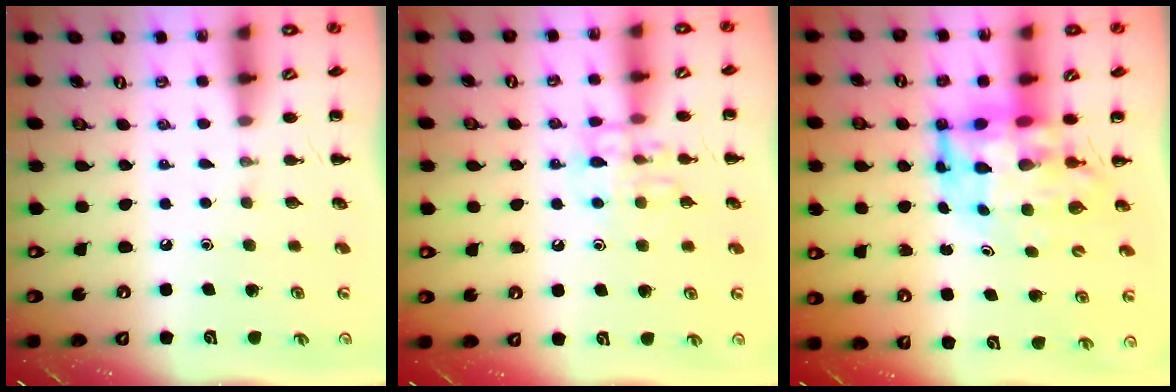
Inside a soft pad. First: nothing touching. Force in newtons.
{"total": 10.0, "press": 10.0, "slide": 0.6}
{"total": 8.4, "press": 7.9, "slide": 2.6}